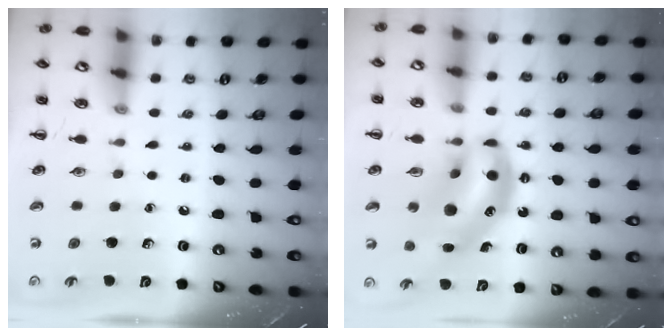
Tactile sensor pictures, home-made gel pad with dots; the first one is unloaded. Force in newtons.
{"total": 13.7, "press": 13.3, "slide": 3.4}